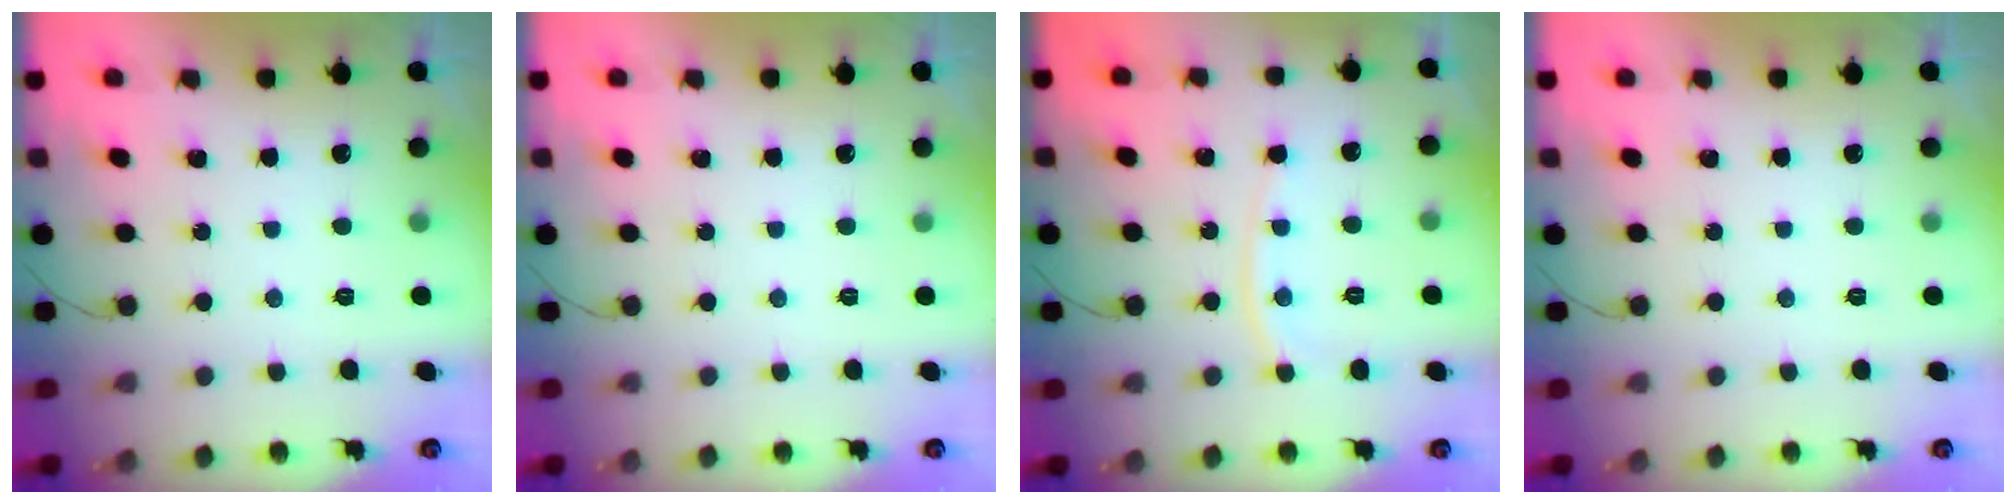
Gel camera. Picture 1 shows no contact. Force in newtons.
{"total": 0.0}
{"total": 7.1, "press": 7.0, "slide": 0.3}
{"total": 0.0}